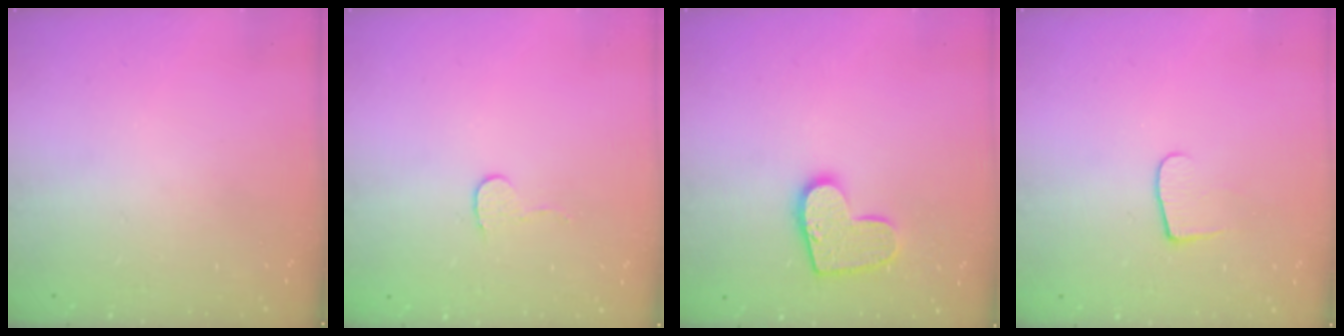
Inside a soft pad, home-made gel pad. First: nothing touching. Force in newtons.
{"total": 5.5, "press": 5.5, "slide": 0.4}
{"total": 12.0, "press": 11.9, "slide": 0.7}
{"total": 6.1, "press": 6.0, "slide": 0.6}